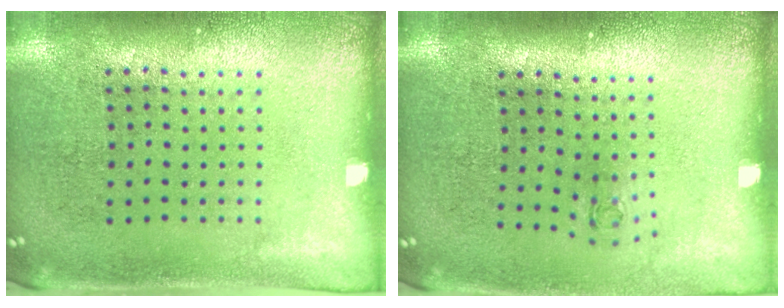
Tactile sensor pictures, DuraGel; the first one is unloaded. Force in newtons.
{"total": 0.6, "press": 0.3, "slide": 0.6}